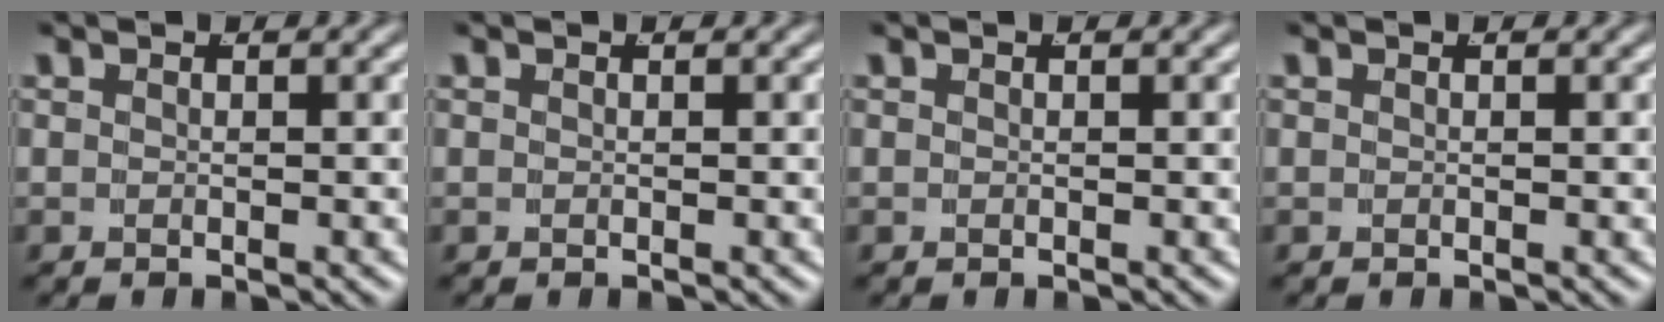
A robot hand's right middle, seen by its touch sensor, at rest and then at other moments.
{"total": 0.0}
{"total": 0.0}
{"total": 0.0}